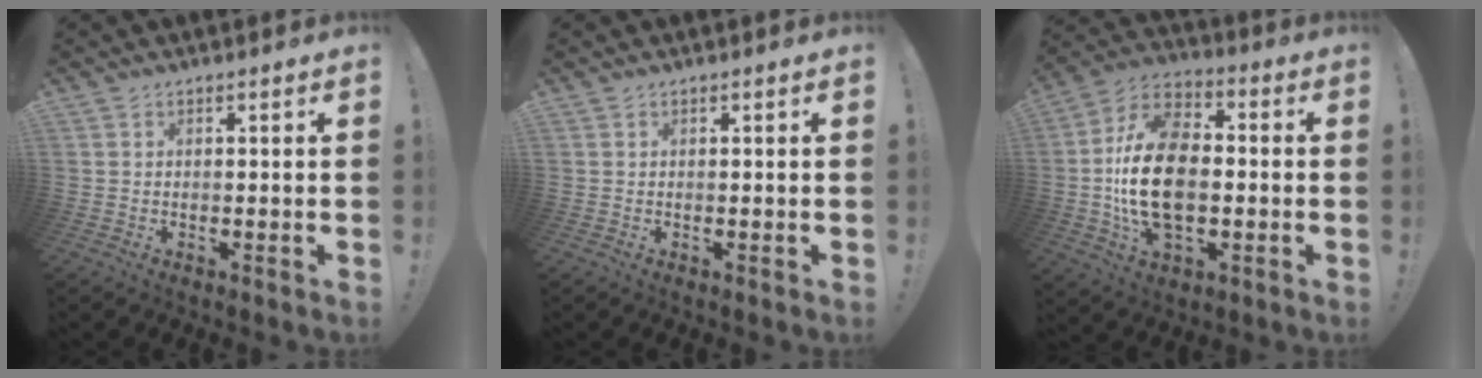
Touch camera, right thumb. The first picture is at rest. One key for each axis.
{"total": 0.0}
{"total": 20.9, "fx": -2.1, "fy": 13.3, "fz": 16.0, "tx": -0.292, "ty": 0.014, "tz": -0.031}